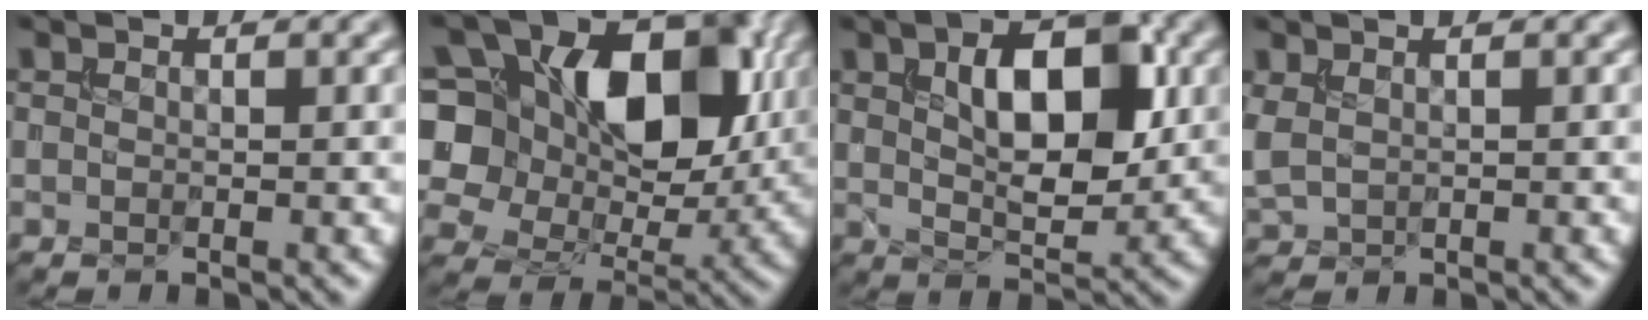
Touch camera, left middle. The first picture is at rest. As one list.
[{"total": 12.3, "force": [2.9, 8.6, 8.3], "torque": [-0.133, 0.011, 0.044]}, {"total": 7.2, "force": [1.7, 3.5, 6.1], "torque": [-0.098, 0.004, 0.031]}, {"total": 1.8, "force": [0.5, 1.1, 1.3], "torque": [-0.043, 0.001, 0.016]}]